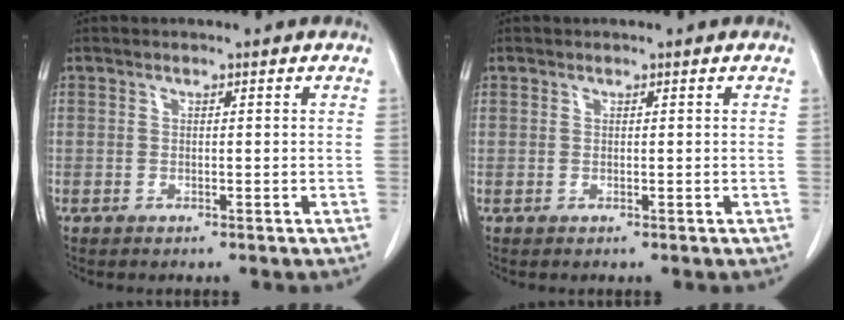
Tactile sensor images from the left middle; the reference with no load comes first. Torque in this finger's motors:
{"motor_torque": [0.16, -0.25, 0.03, -0.09]}